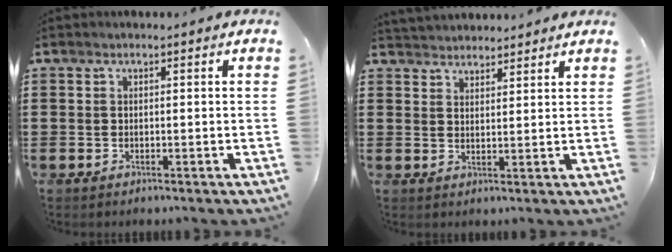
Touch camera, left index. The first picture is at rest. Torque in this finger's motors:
{"motor_torque": [2.14, 0.00, -0.04, -0.04]}